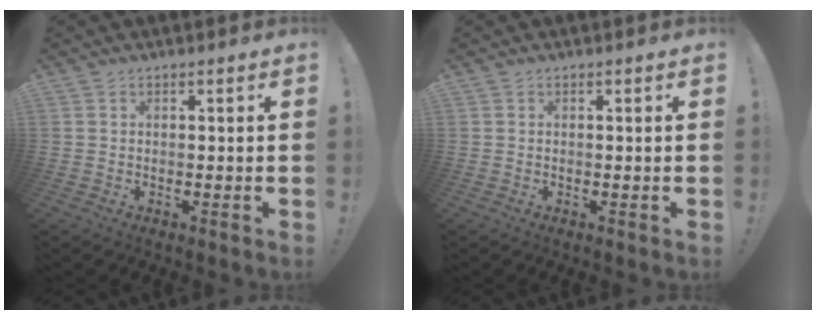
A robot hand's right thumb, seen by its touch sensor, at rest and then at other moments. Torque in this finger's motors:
{"motor_torque": [-0.16, -0.16, -0.11, 0.17, -0.03]}